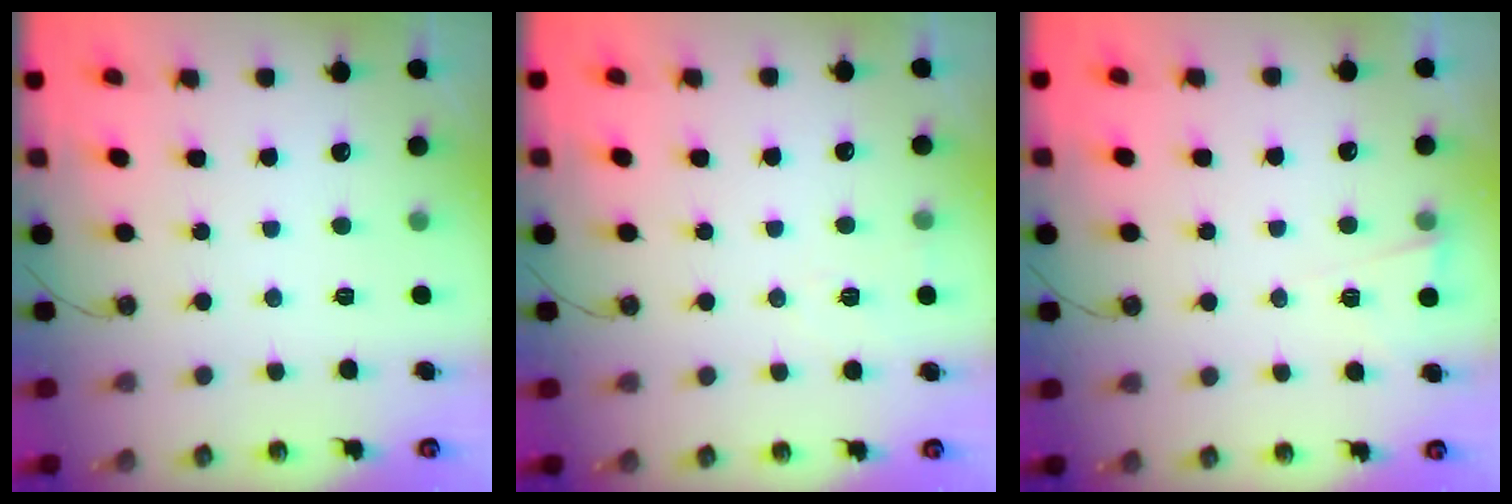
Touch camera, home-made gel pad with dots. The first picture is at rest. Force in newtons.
{"total": 6.7, "press": 5.1, "slide": 4.4}
{"total": 3.1, "press": 2.9, "slide": 1.0}